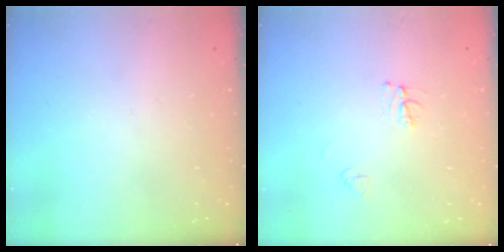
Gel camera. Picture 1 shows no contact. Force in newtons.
{"total": 5.0, "press": 5.0, "slide": 0.6}